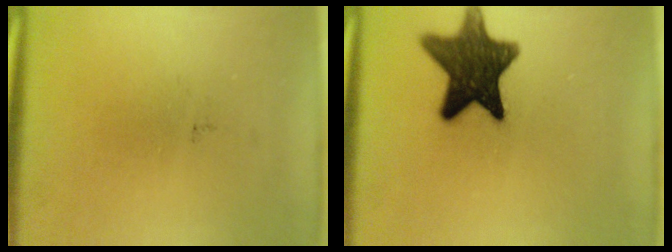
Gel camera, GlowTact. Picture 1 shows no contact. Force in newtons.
{"total": 13.3}